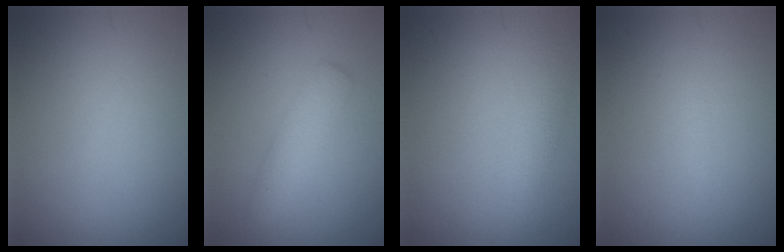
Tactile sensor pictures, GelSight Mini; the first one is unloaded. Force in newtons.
{"total": 2.6, "press": 2.6, "slide": 0.1}
{"total": 2.0, "press": 2.0, "slide": 0.1}
{"total": 0.6, "press": 0.6, "slide": 0.0}